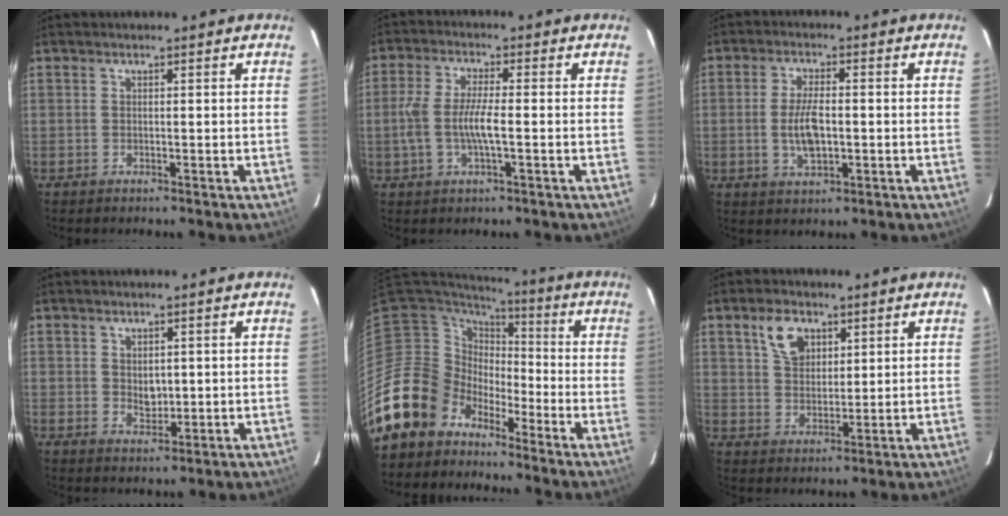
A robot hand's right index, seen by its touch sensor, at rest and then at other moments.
{"total": 6.8, "force": [-1.3, 1.3, 6.6], "torque": [-0.134, 0.002, -0.026]}
{"total": 6.8, "force": [-0.8, 2.8, 6.1], "torque": [-0.120, 0.000, -0.011]}
{"total": 3.0, "force": [0.5, 2.2, 1.9], "torque": [-0.027, 0.001, 0.013]}
{"total": 12.0, "force": [-8.4, 8.5, 1.4], "torque": [-0.049, 0.024, -0.155]}
{"total": 7.0, "force": [3.6, 4.5, 4.1], "torque": [-0.073, 0.012, 0.069]}